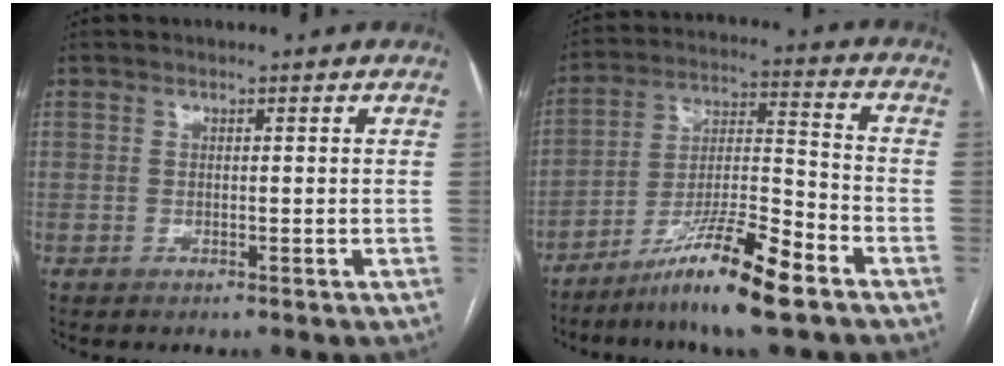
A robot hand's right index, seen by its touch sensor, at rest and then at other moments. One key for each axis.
{"total": 13.3, "fx": -9.0, "fy": 0.7, "fz": 9.8, "tx": -0.183, "ty": -0.014, "tz": -0.160}